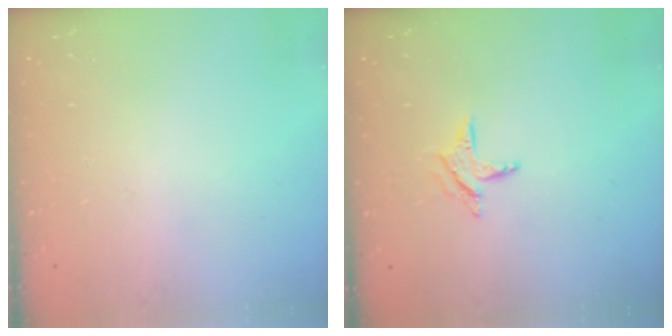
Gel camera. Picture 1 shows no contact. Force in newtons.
{"total": 6.2, "press": 6.1, "slide": 0.7}